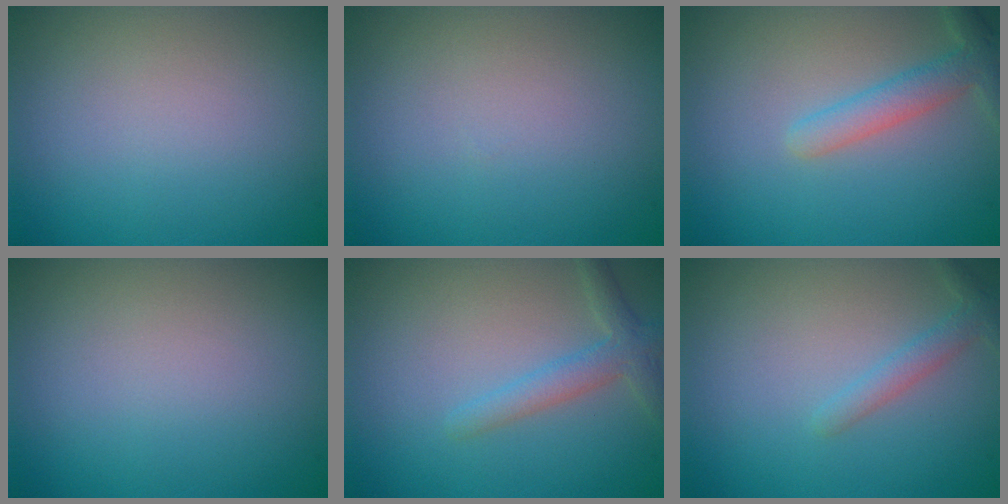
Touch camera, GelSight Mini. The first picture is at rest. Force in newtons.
{"total": 0.0}
{"total": 3.0, "press": 3.0, "slide": 0.2}
{"total": 0.0}
{"total": 2.5, "press": 2.5, "slide": 0.1}
{"total": 1.7, "press": 1.7, "slide": 0.1}